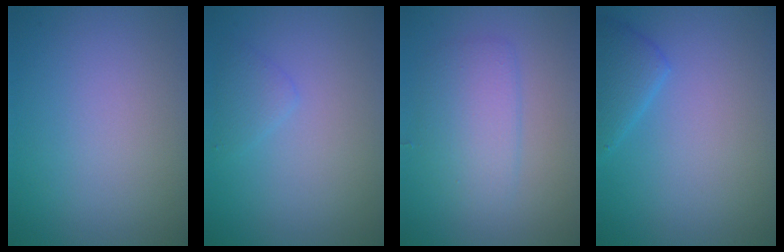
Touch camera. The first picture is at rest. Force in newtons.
{"total": 1.3, "press": 1.3, "slide": 0.1}
{"total": 2.3, "press": 2.3, "slide": 0.1}
{"total": 2.3, "press": 2.3, "slide": 0.1}